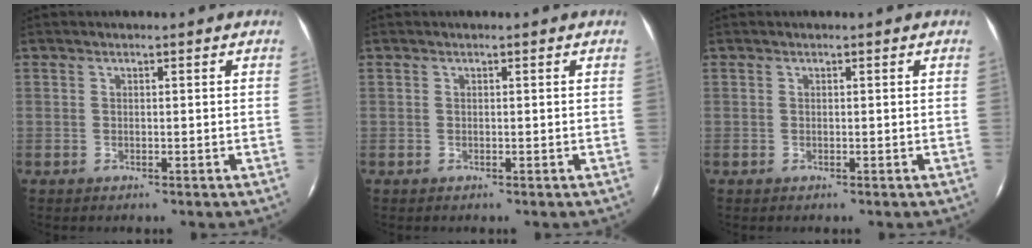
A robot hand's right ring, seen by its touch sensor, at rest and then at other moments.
{"total": 0.0}
{"total": 0.0}